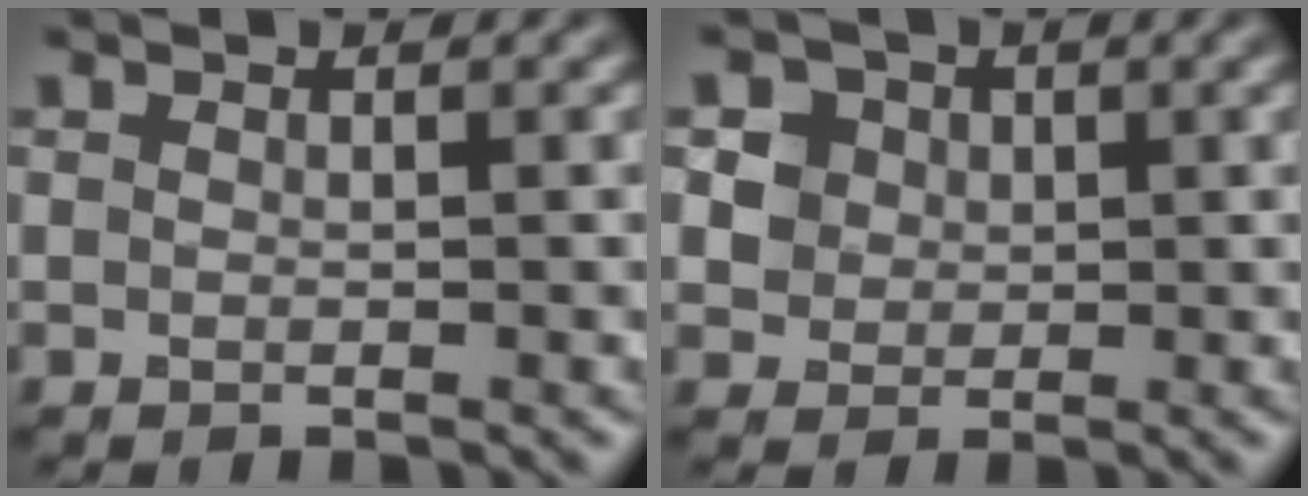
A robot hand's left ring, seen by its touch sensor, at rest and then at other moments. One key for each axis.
{"total": 4.8, "fx": 2.1, "fy": 3.8, "fz": 1.9, "tx": -0.035, "ty": 0.012, "tz": 0.032}